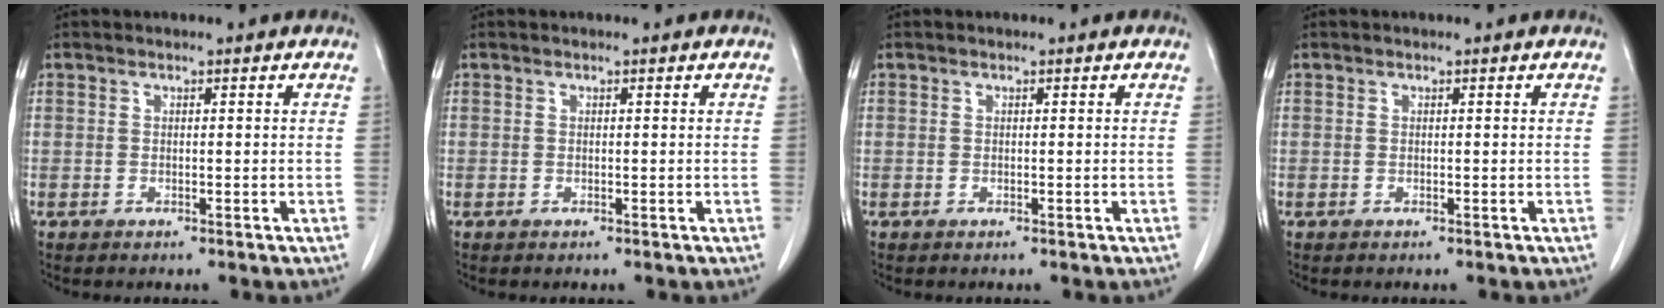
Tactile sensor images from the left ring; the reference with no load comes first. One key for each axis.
{"total": 0.0}
{"total": 0.0}
{"total": 0.0}